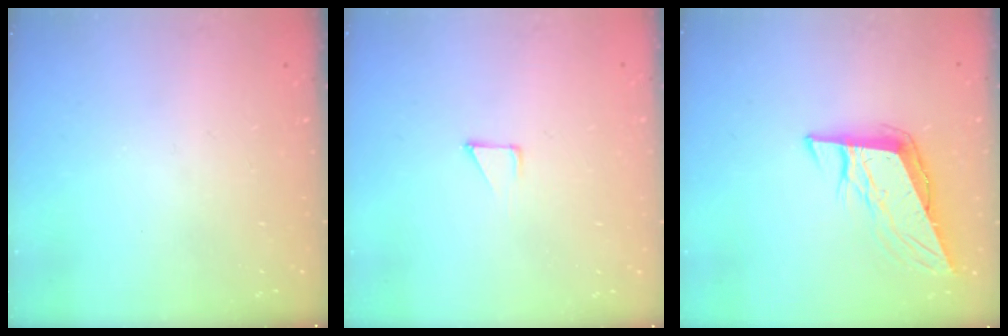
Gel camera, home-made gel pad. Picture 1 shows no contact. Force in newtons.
{"total": 4.8, "press": 4.8, "slide": 0.2}
{"total": 11.0, "press": 10.5, "slide": 3.0}